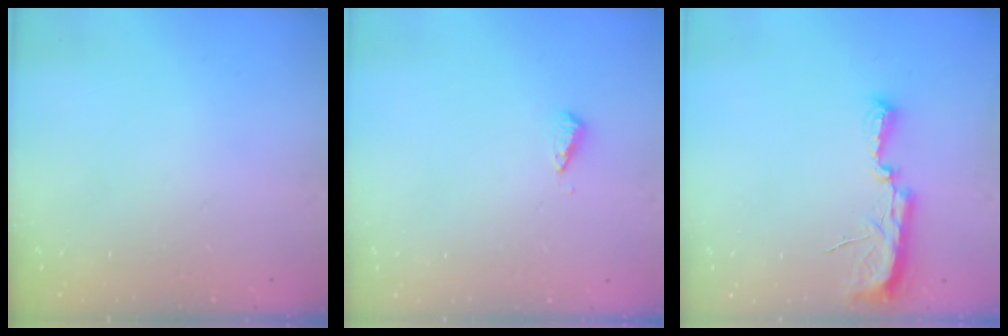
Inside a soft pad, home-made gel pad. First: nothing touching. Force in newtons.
{"total": 3.1, "press": 3.0, "slide": 0.7}
{"total": 10.3, "press": 8.9, "slide": 5.2}